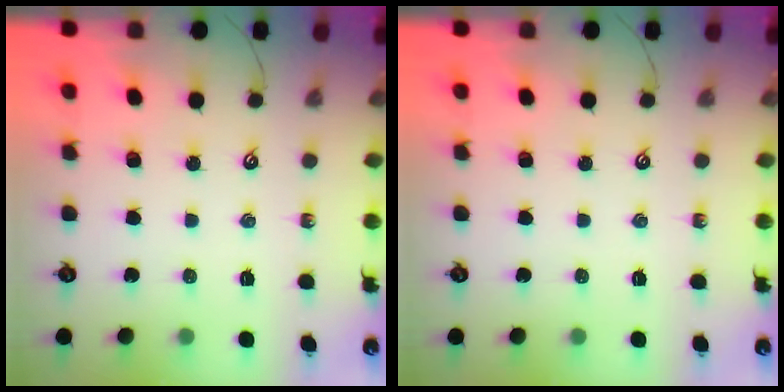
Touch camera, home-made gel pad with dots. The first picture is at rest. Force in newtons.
{"total": 0.0}